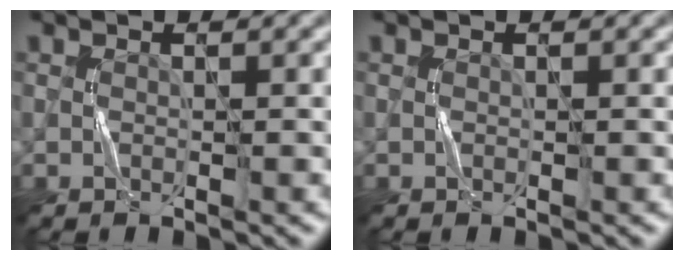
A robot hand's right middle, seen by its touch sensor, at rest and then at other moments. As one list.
[{"total": 0.0}]